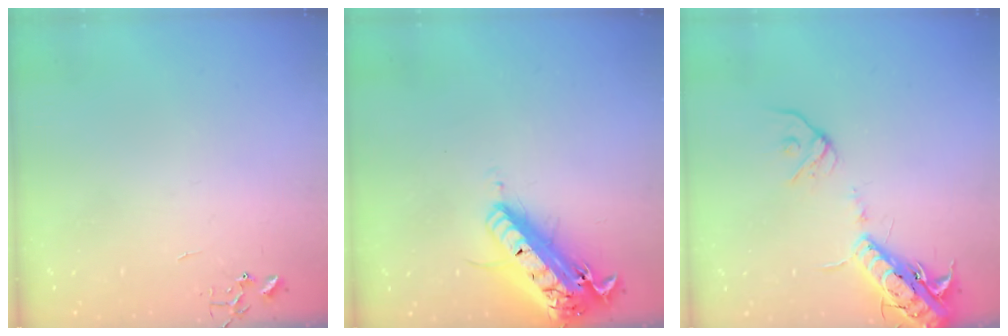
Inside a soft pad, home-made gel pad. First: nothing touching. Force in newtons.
{"total": 21.3, "press": 20.9, "slide": 4.2}
{"total": 16.3, "press": 16.0, "slide": 3.3}